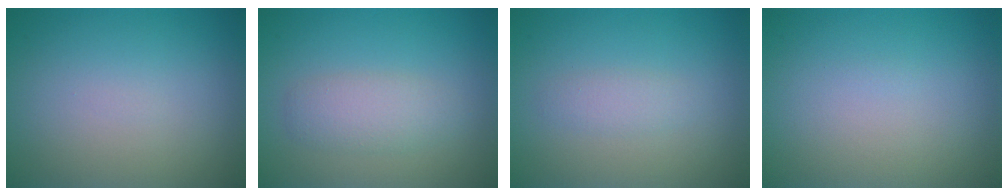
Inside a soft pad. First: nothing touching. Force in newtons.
{"total": 2.7, "press": 2.7, "slide": 0.1}
{"total": 1.3, "press": 1.3, "slide": 0.0}
{"total": 0.0}